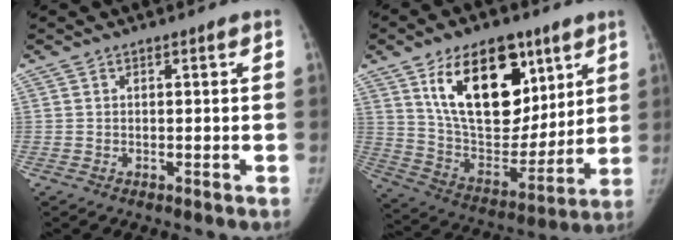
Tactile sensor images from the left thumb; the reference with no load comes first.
{"total": 23.3, "force": [11.2, 13.4, 15.5], "torque": [-0.194, -0.049, 0.198]}